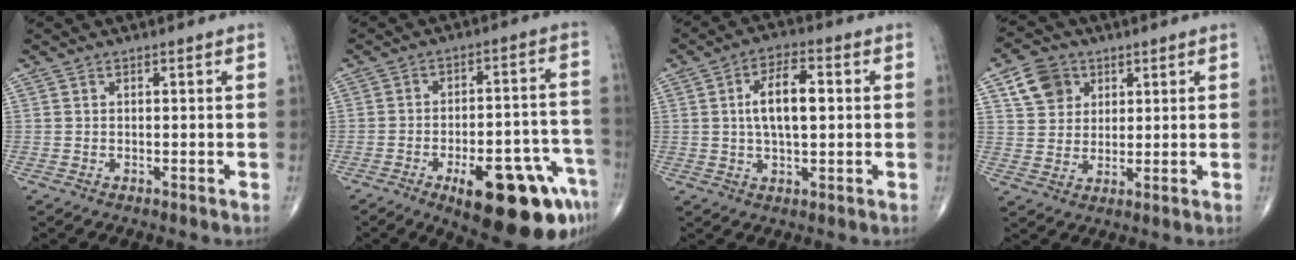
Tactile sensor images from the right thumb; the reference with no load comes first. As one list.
[{"total": 20.8, "force": [-10.5, 7.3, 16.4], "torque": [-0.155, 0.057, -0.133]}, {"total": 9.2, "force": [1.0, 4.1, 8.2], "torque": [-0.135, 0.009, 0.015]}, {"total": 7.8, "force": [3.5, 6.3, 3.0], "torque": [-0.027, -0.007, 0.064]}]